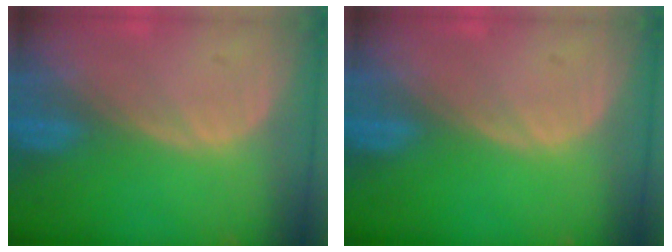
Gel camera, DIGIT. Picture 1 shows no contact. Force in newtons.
{"total": 0.0}